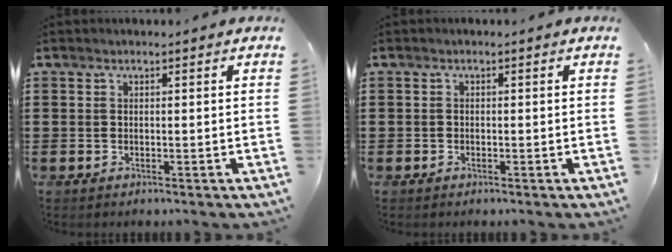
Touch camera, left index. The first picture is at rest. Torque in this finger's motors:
{"motor_torque": [-0.15, 0.11, -0.09, -0.01]}